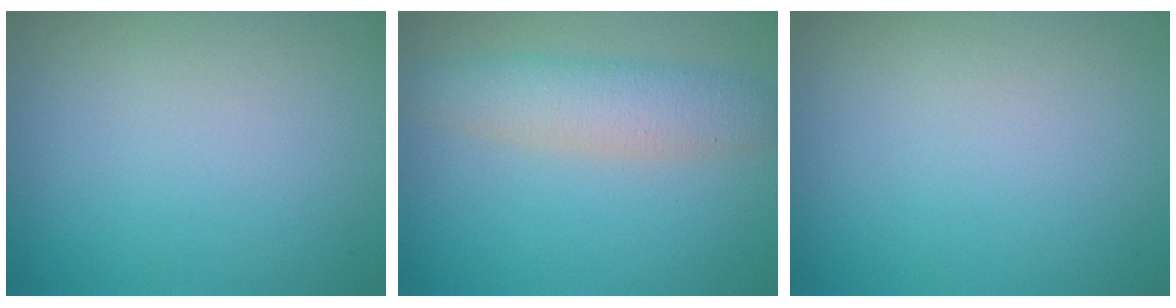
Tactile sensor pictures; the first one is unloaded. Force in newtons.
{"total": 3.8, "press": 3.8, "slide": 0.1}
{"total": 0.0}